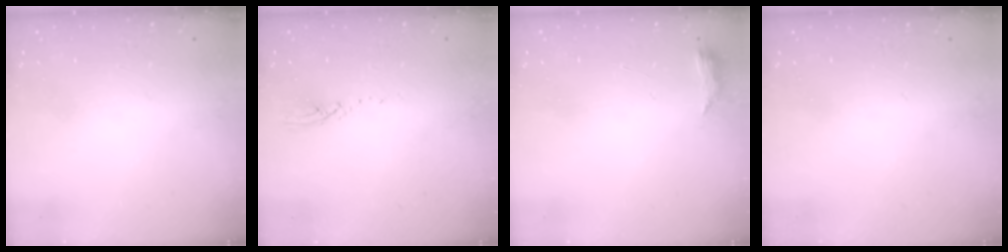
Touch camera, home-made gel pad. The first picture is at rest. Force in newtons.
{"total": 3.2, "press": 3.2, "slide": 0.3}
{"total": 4.6, "press": 4.5, "slide": 0.8}
{"total": 0.0}